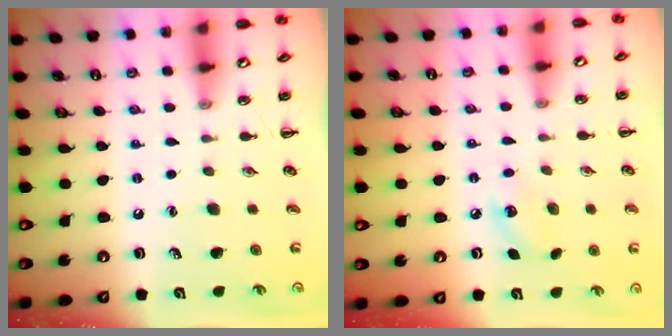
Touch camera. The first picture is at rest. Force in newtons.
{"total": 6.3, "press": 6.1, "slide": 1.6}